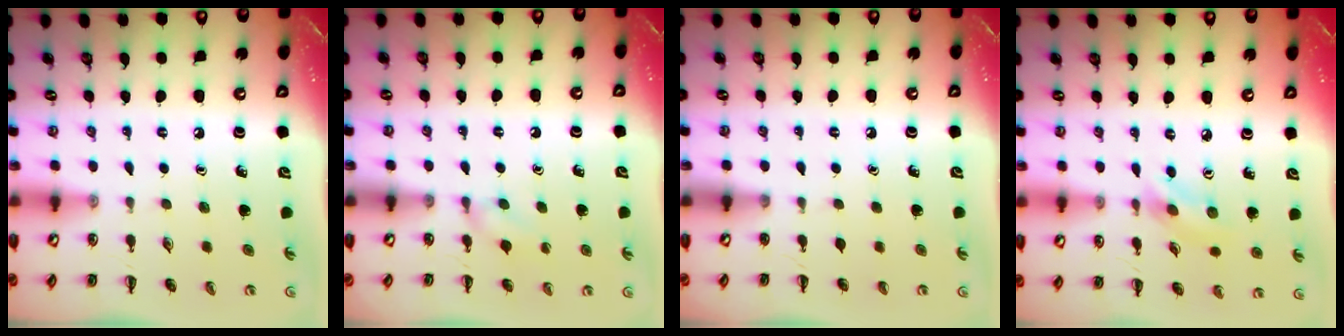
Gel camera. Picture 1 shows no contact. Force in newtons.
{"total": 5.5, "press": 5.2, "slide": 1.7}
{"total": 0.0}
{"total": 2.6, "press": 2.6, "slide": 0.6}